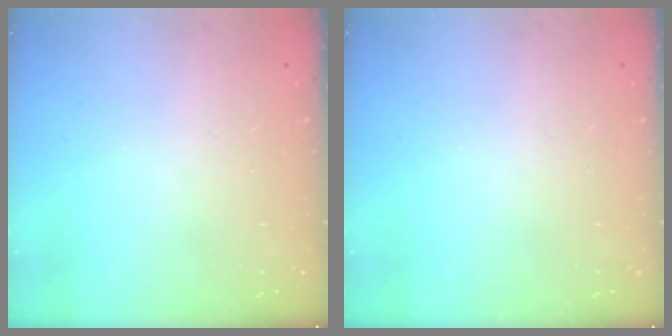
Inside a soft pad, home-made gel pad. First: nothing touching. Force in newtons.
{"total": 0.0}